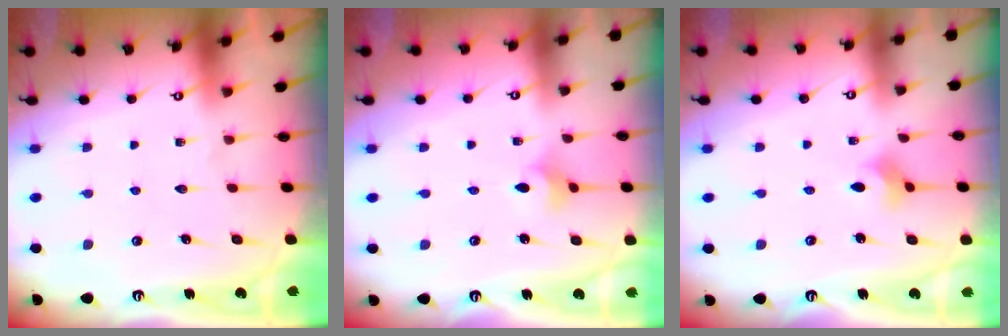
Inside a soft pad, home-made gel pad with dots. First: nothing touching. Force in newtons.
{"total": 3.6, "press": 3.5, "slide": 0.6}
{"total": 2.6, "press": 2.5, "slide": 0.6}